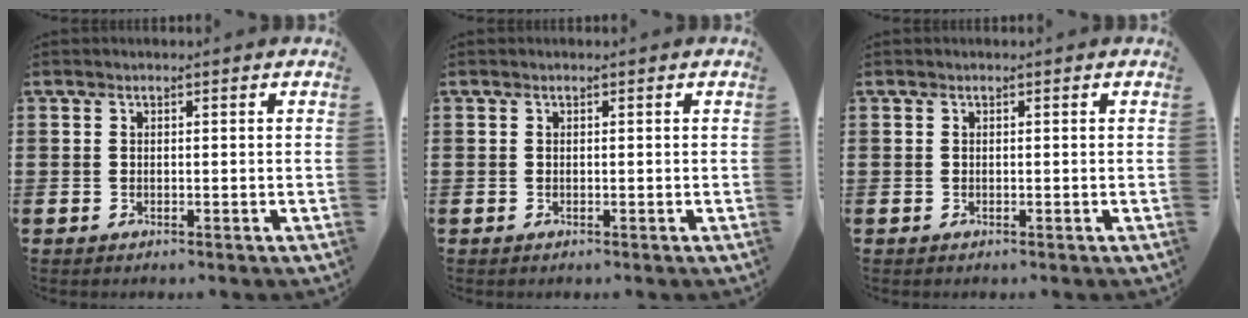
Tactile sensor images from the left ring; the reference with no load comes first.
{"total": 0.0}
{"total": 0.0}